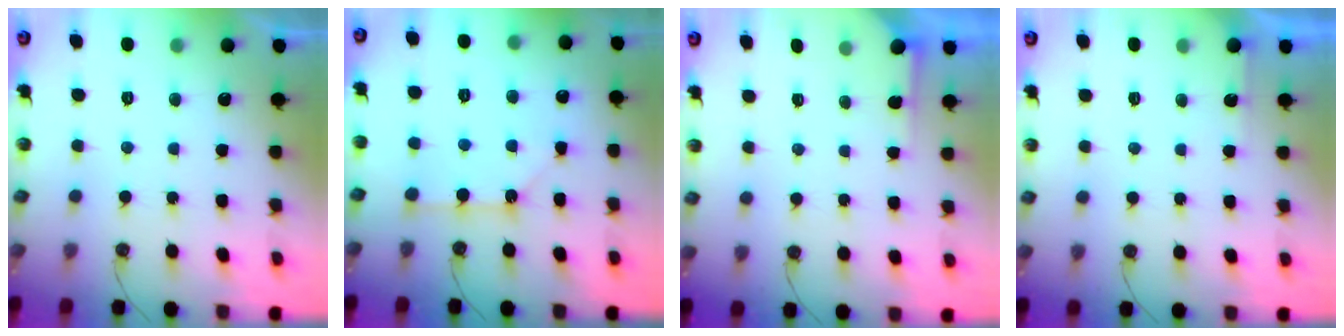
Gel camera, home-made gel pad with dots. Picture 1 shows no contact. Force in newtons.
{"total": 3.2, "press": 3.2, "slide": 0.2}
{"total": 1.6, "press": 1.6, "slide": 0.2}
{"total": 1.7, "press": 1.7, "slide": 0.3}